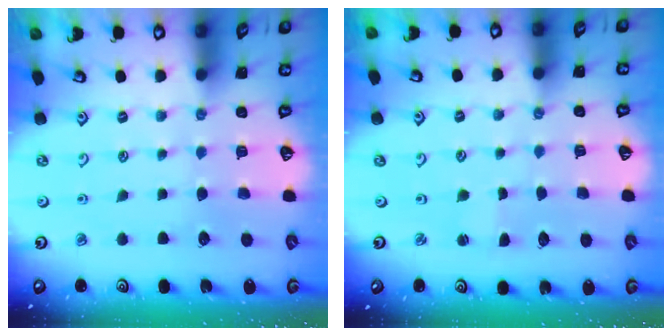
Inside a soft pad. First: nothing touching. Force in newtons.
{"total": 0.9, "press": 0.9, "slide": 0.2}